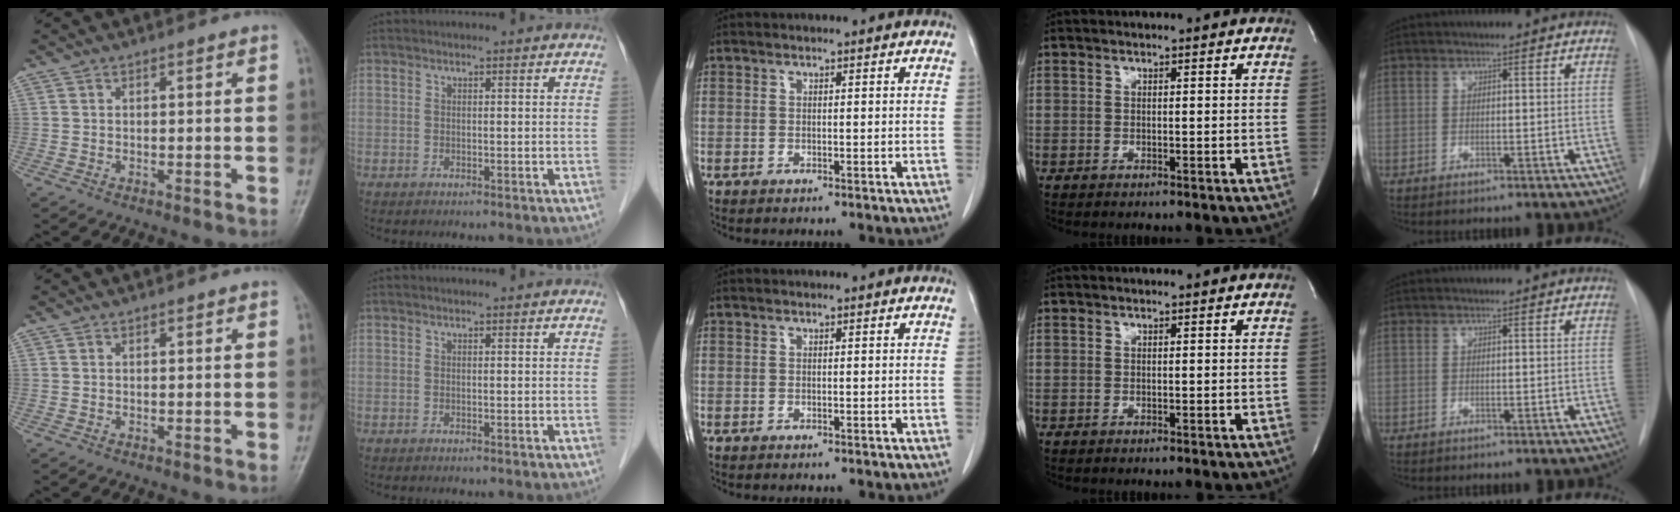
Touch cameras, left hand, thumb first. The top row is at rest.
{}